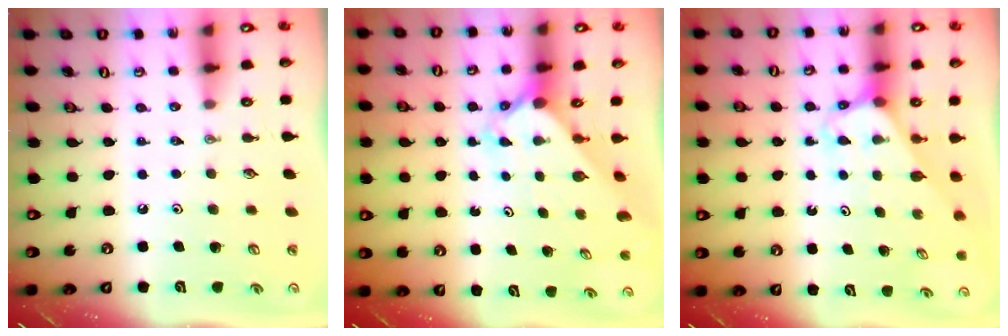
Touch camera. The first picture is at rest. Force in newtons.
{"total": 2.6, "press": 2.6, "slide": 0.2}
{"total": 3.1, "press": 3.1, "slide": 0.2}